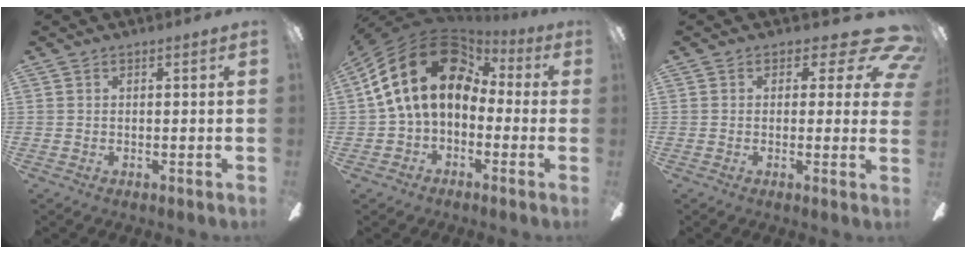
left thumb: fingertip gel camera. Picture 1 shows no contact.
{"total": 19.4, "force": [5.0, 12.8, 13.7], "torque": [-0.276, -0.005, 0.088]}
{"total": 8.8, "force": [4.9, 3.9, 6.2], "torque": [-0.063, -0.036, 0.085]}